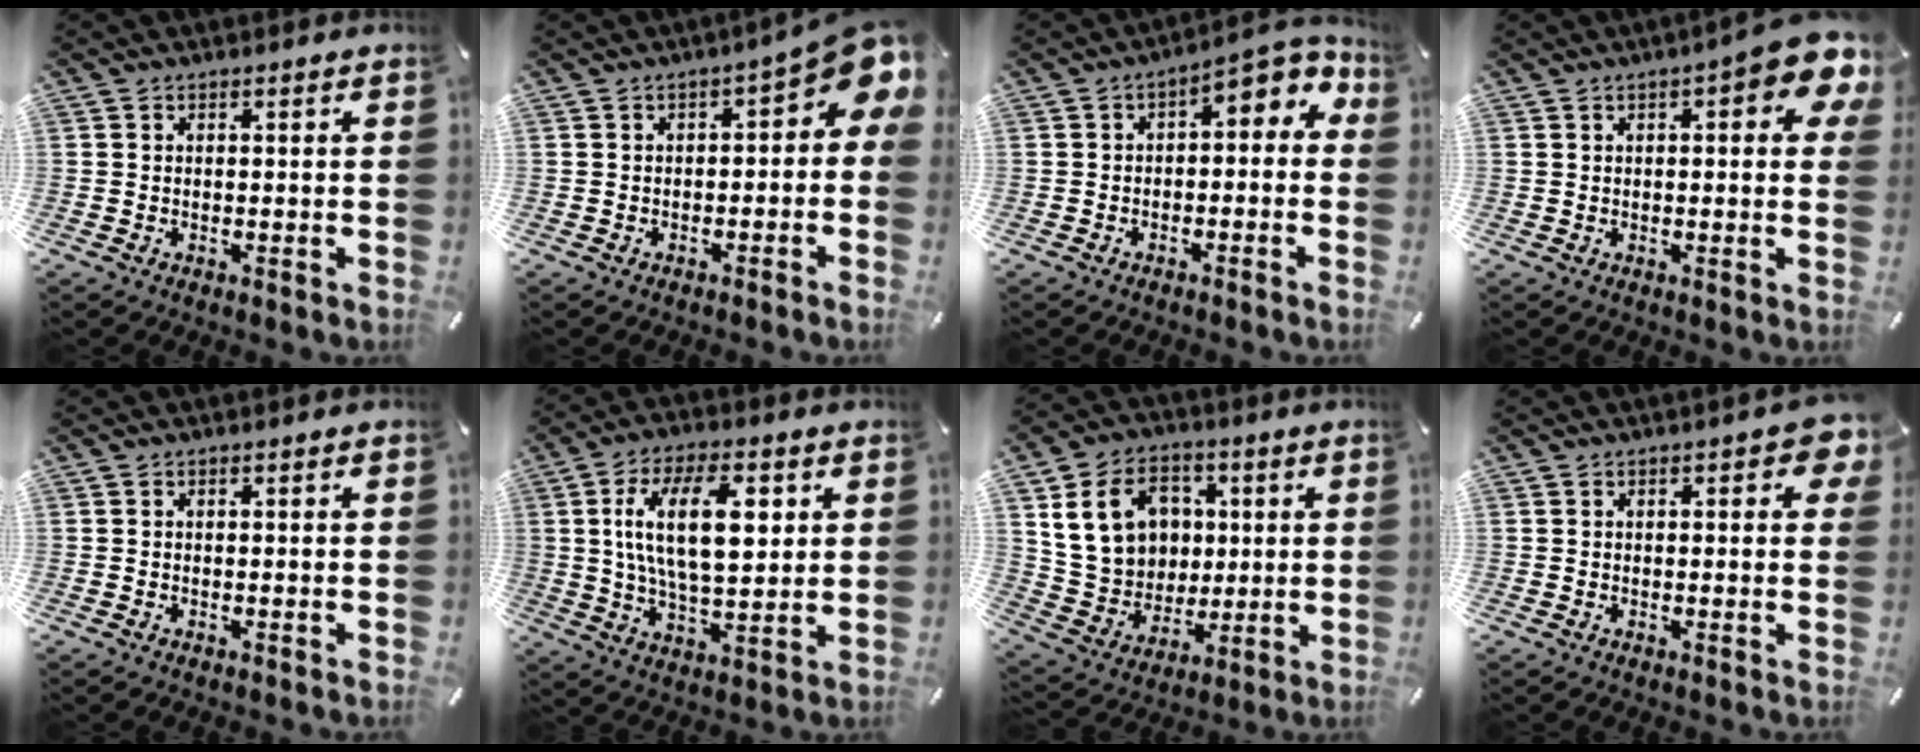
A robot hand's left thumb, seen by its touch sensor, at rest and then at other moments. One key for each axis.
{"total": 8.4, "fx": 2.5, "fy": 3.6, "fz": 7.1, "tx": -0.085, "ty": -0.025, "tz": 0.039}
{"total": 5.7, "fx": 1.1, "fy": 3.2, "fz": 4.5, "tx": -0.060, "ty": -0.016, "tz": 0.008}
{"total": 8.7, "fx": 3.2, "fy": 2.8, "fz": 7.5, "tx": -0.094, "ty": -0.016, "tz": 0.049}
{"total": 0.0}
{"total": 16.5, "fx": 4.2, "fy": 8.3, "fz": 13.6, "tx": -0.248, "ty": -0.001, "tz": 0.063}
{"total": 15.6, "fx": 4.0, "fy": 13.1, "fz": 7.3, "tx": -0.135, "ty": 0.002, "tz": 0.082}
{"total": 4.0, "fx": 1.0, "fy": 1.9, "fz": 3.3, "tx": -0.043, "ty": 0.000, "tz": 0.012}